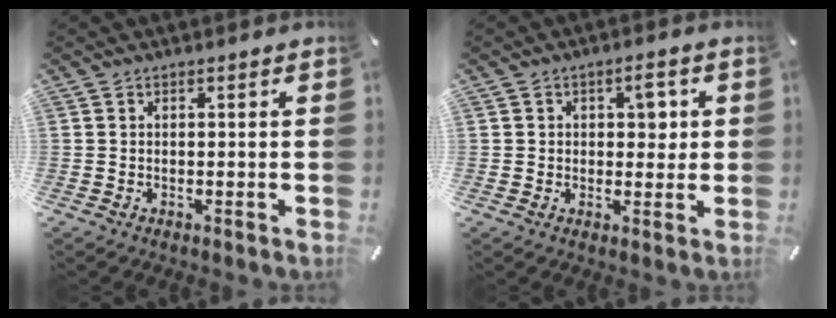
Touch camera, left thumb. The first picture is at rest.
{"total": 4.6, "force": [1.0, 3.2, 3.1], "torque": [-0.032, -0.003, 0.007]}